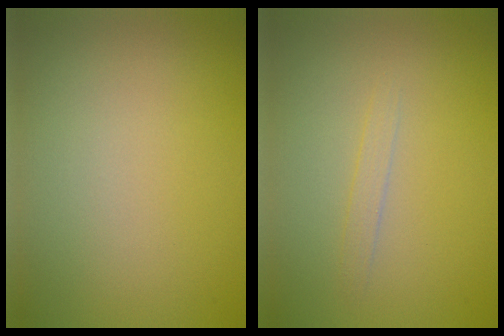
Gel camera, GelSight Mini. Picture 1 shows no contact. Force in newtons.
{"total": 0.9, "press": 0.8, "slide": 0.1}